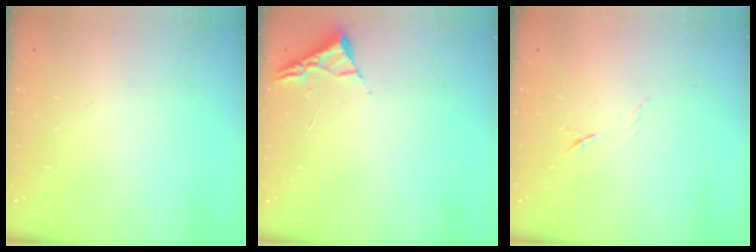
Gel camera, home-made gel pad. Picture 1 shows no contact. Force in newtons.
{"total": 3.1, "press": 3.0, "slide": 0.4}
{"total": 6.2, "press": 6.1, "slide": 0.9}